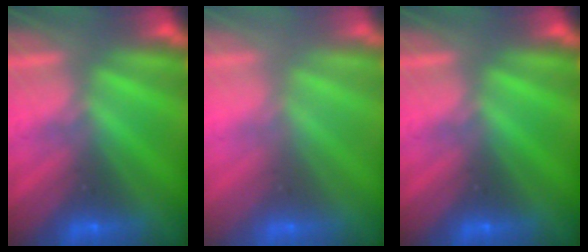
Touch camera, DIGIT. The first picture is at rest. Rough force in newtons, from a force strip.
{"total": 2.5}
{"total": 0.0}